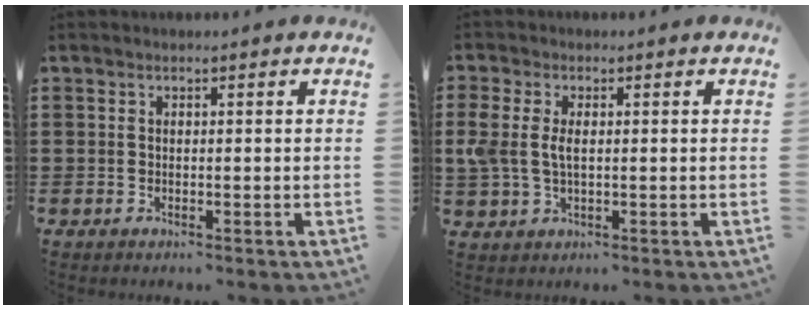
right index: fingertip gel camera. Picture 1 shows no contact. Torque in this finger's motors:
{"motor_torque": [1.27, 0.22, 0.40, 0.15]}